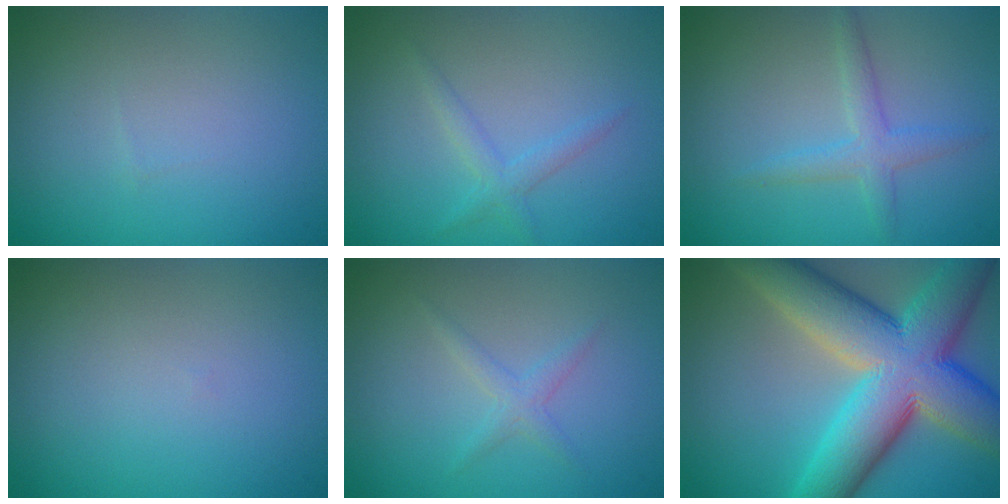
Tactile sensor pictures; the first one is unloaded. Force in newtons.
{"total": 1.6, "press": 1.6, "slide": 0.1}
{"total": 2.2, "press": 2.2, "slide": 0.1}
{"total": 0.0}
{"total": 1.3, "press": 1.3, "slide": 0.1}
{"total": 14.1, "press": 14.1, "slide": 0.6}